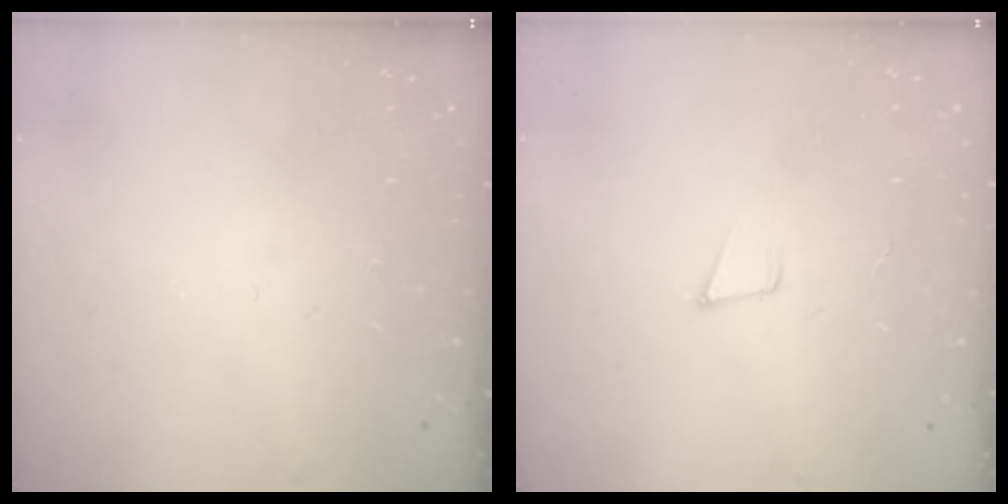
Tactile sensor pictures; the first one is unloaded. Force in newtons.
{"total": 5.0, "press": 4.2, "slide": 2.8}